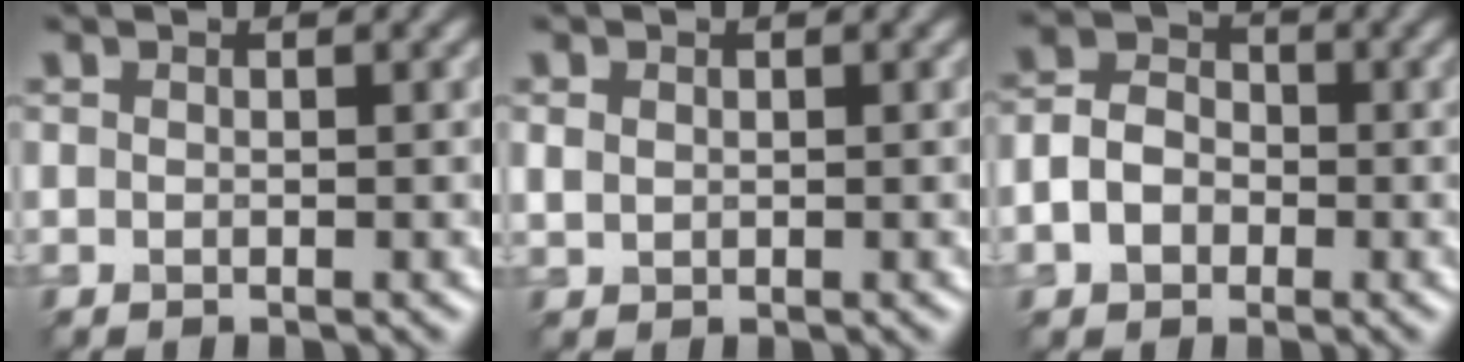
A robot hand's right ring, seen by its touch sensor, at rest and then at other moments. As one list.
[{"total": 1.1, "force": [0.3, 0.9, 0.6], "torque": [-0.014, -0.003, 0.008]}, {"total": 3.9, "force": [-1.2, 3.0, 2.1], "torque": [-0.039, -0.001, -0.029]}]